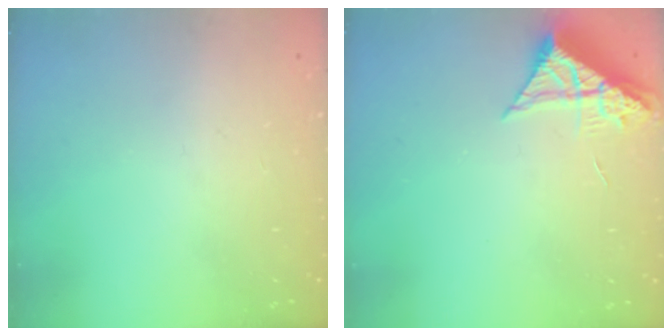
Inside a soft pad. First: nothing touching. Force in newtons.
{"total": 8.4, "press": 8.4, "slide": 0.8}